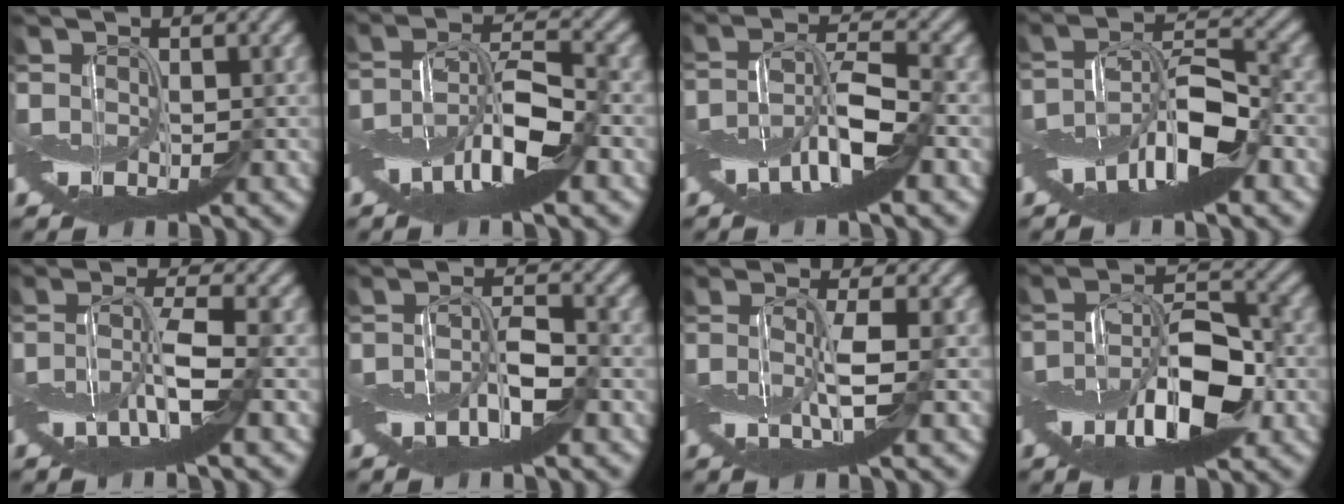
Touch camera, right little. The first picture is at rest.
{"total": 7.8, "force": [-3.9, 2.3, 6.3], "torque": [-0.119, 0.008, -0.082]}
{"total": 7.5, "force": [-3.6, 2.0, 6.3], "torque": [-0.120, 0.009, -0.077]}
{"total": 8.7, "force": [-4.5, 2.9, 6.9], "torque": [-0.125, 0.010, -0.089]}
{"total": 5.3, "force": [-2.0, 1.0, 4.8], "torque": [-0.096, 0.004, -0.041]}
{"total": 4.4, "force": [-2.1, 1.2, 3.7], "torque": [-0.073, 0.003, -0.041]}
{"total": 3.2, "force": [-0.6, 0.3, 3.1], "torque": [-0.075, -0.007, -0.010]}
{"total": 8.6, "force": [-3.7, 3.6, 6.9], "torque": [-0.125, 0.010, -0.069]}